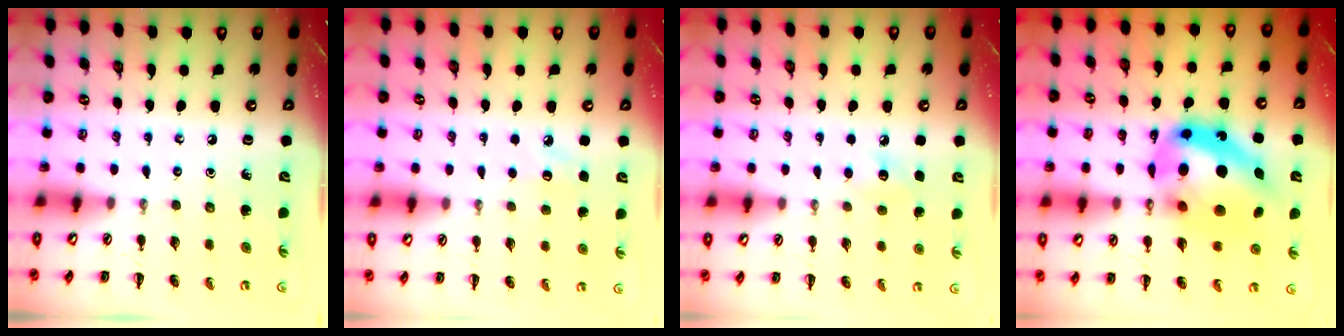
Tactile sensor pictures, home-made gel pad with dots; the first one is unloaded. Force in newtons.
{"total": 5.6, "press": 5.5, "slide": 1.4}
{"total": 6.8, "press": 6.7, "slide": 1.6}
{"total": 22.5, "press": 21.8, "slide": 5.5}